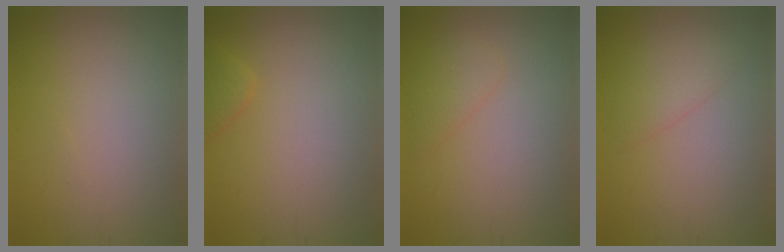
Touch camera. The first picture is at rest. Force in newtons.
{"total": 1.3, "press": 1.3, "slide": 0.1}
{"total": 1.6, "press": 1.6, "slide": 0.1}
{"total": 2.0, "press": 2.0, "slide": 0.2}